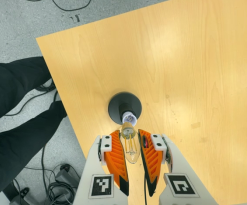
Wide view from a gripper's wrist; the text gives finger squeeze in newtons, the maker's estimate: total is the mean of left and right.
{"total": 21.5, "left": 25.4, "right": 17.6}